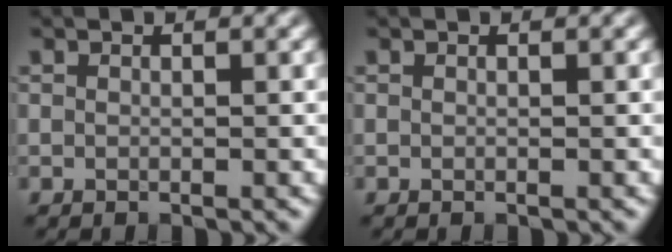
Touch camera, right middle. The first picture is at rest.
{"total": 0.0}